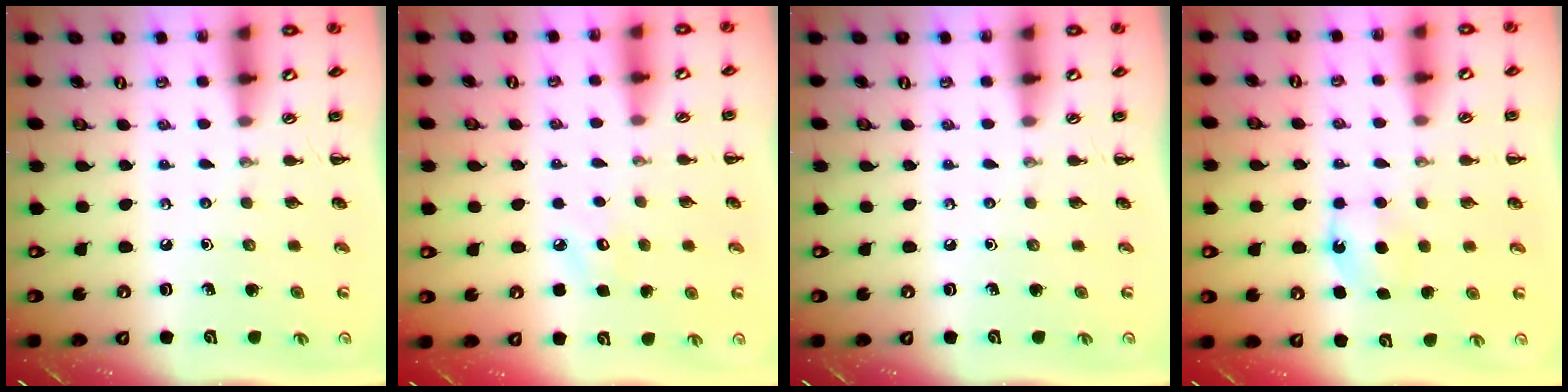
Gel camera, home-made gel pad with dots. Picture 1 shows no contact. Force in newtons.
{"total": 6.0, "press": 5.9, "slide": 1.2}
{"total": 0.0}
{"total": 5.7, "press": 5.4, "slide": 1.7}